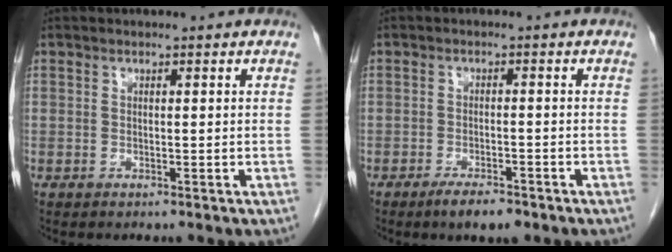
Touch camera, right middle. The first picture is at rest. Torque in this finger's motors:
{"motor_torque": [0.80, -0.48, 0.07, 0.07]}